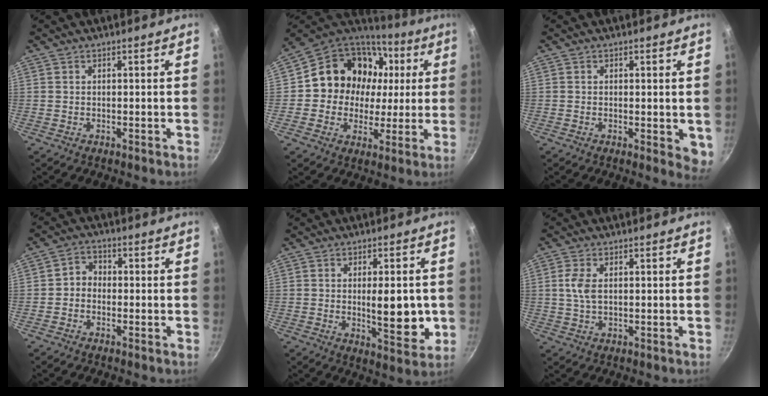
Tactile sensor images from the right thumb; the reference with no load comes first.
{"total": 18.3, "force": [3.5, 15.8, 8.7], "torque": [-0.125, 0.020, 0.054]}
{"total": 4.0, "force": [-0.3, 1.6, 3.6], "torque": [-0.043, -0.012, -0.005]}
{"total": 3.2, "force": [-0.9, 2.7, 1.5], "torque": [-0.010, 0.017, -0.026]}
{"total": 10.3, "force": [-0.6, 4.1, 9.4], "torque": [-0.113, -0.019, -0.004]}
{"total": 4.1, "force": [0.7, 2.2, 3.4], "torque": [-0.073, 0.003, 0.013]}